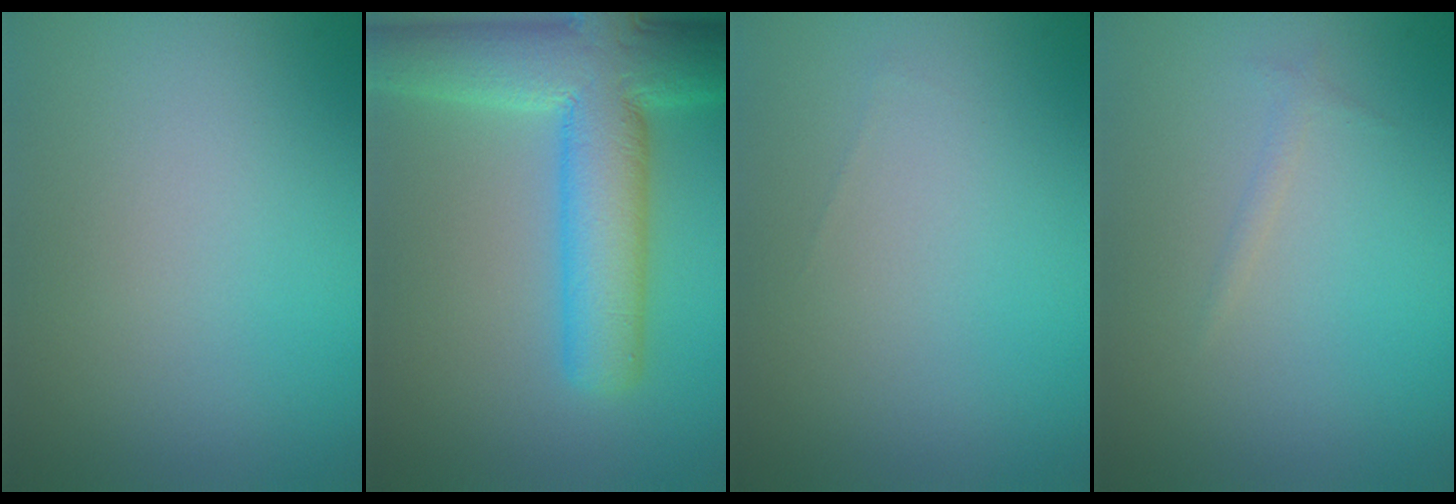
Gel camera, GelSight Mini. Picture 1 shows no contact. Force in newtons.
{"total": 10.1, "press": 10.1, "slide": 0.6}
{"total": 0.0}
{"total": 0.6, "press": 0.6, "slide": 0.1}